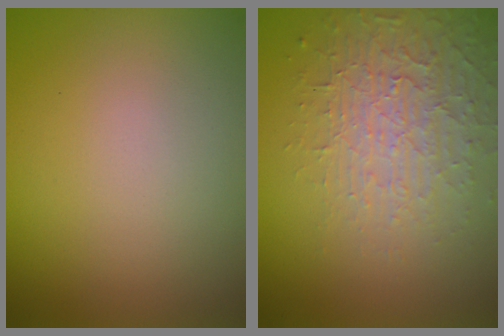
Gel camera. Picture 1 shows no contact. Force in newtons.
{"total": 3.7, "press": 3.4, "slide": 1.3}